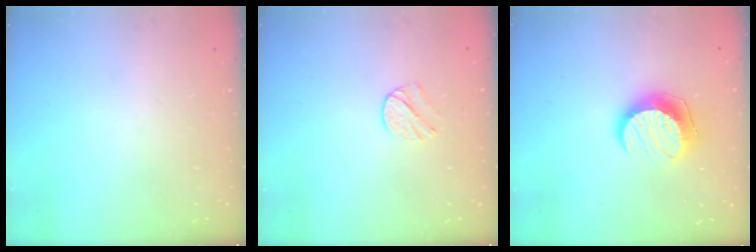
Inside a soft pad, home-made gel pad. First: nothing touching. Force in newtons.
{"total": 5.0, "press": 5.0, "slide": 0.5}
{"total": 12.1, "press": 12.1, "slide": 0.7}